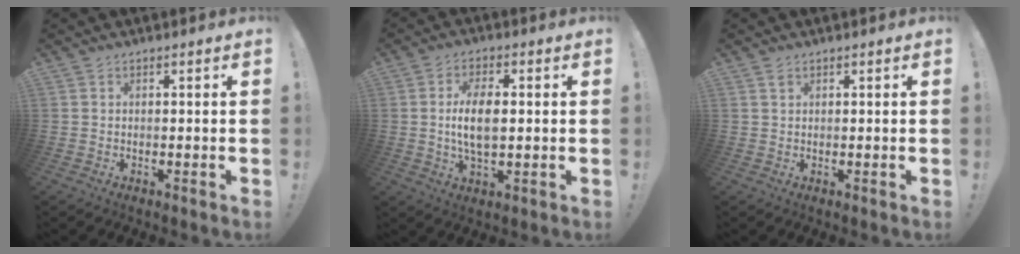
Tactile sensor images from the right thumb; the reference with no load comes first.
{"total": 9.3, "force": [0.3, 4.5, 8.2], "torque": [-0.144, -0.002, 0.001]}
{"total": 1.1, "force": [0.7, 0.7, 0.5], "torque": [-0.005, -0.002, 0.012]}